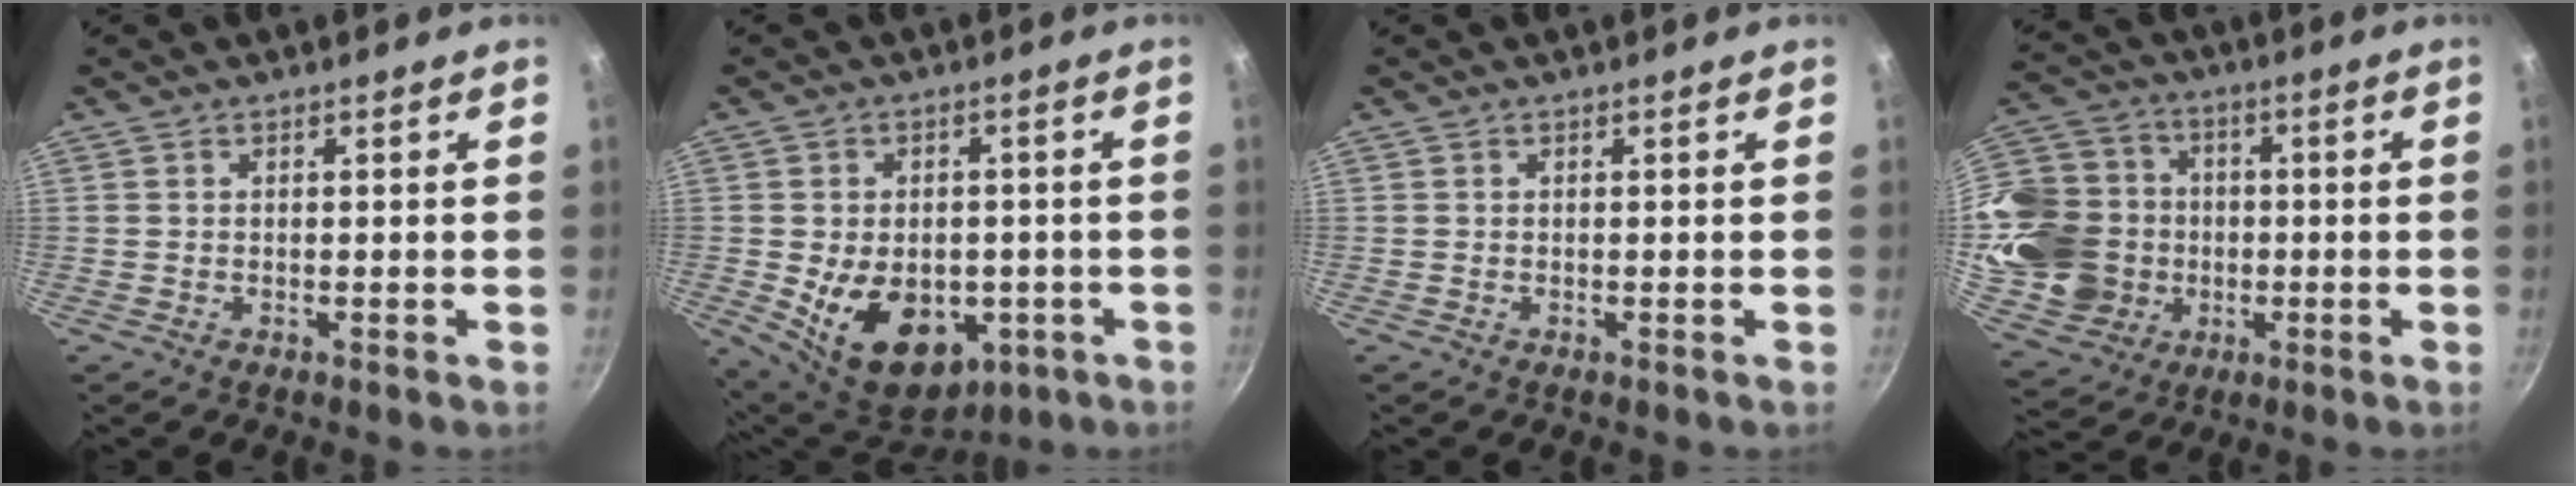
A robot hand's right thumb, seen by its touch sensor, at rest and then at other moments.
{"total": 16.2, "force": [-4.0, 11.0, 11.2], "torque": [-0.147, -0.003, -0.037]}
{"total": 0.0}
{"total": 19.0, "force": [-1.3, 16.7, 9.1], "torque": [-0.168, 0.030, -0.011]}